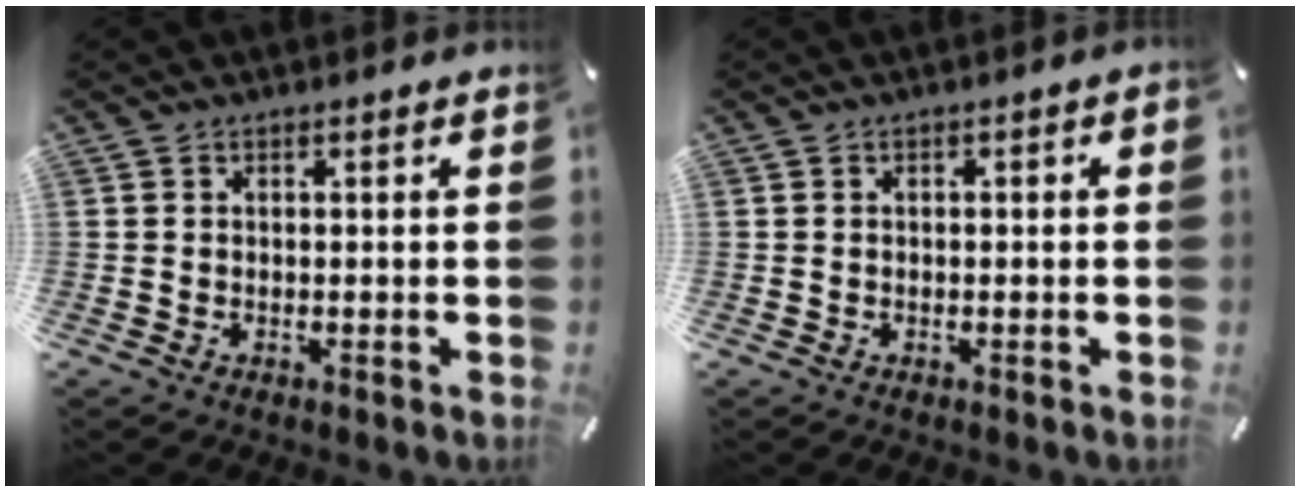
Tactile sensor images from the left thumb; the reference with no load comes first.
{"total": 1.1, "force": [-0.4, 0.3, 0.9], "torque": [-0.017, 0.001, -0.008]}